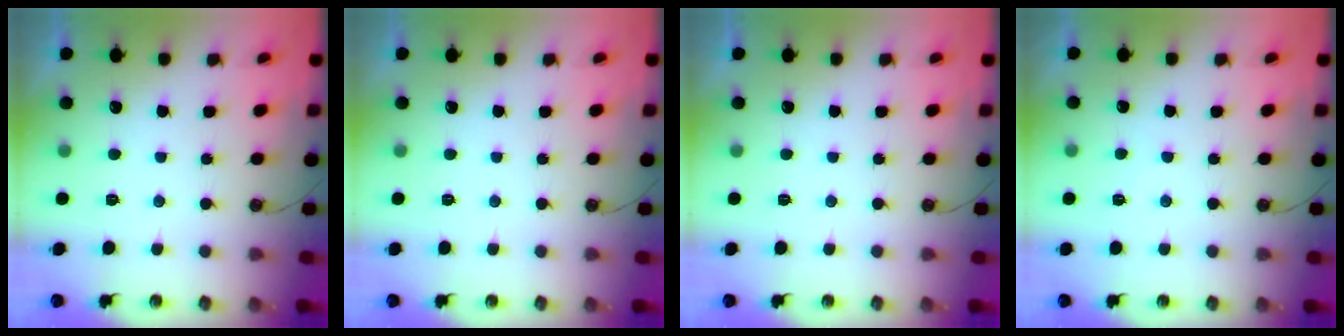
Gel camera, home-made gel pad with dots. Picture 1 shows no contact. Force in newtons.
{"total": 0.0}
{"total": 0.0}
{"total": 1.7, "press": 1.6, "slide": 0.4}